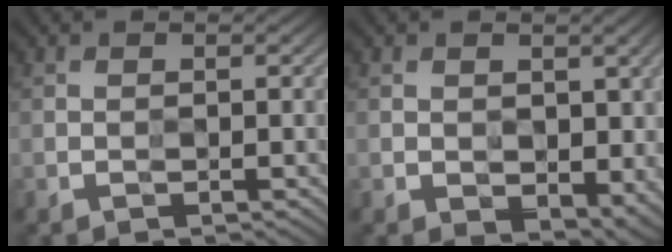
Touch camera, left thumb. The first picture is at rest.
{"total": 3.7, "force": [0.6, 2.8, 2.4], "torque": [-0.046, -0.020, 0.014]}